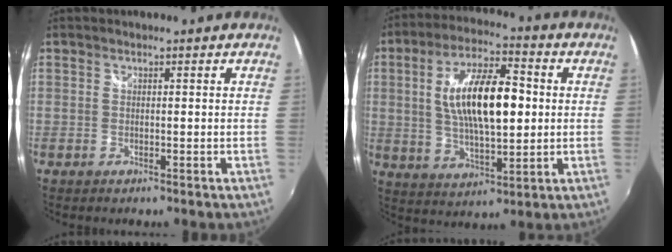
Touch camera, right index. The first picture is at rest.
{"total": 15.8, "force": [1.6, 6.2, 14.5], "torque": [-0.259, 0.011, 0.030]}